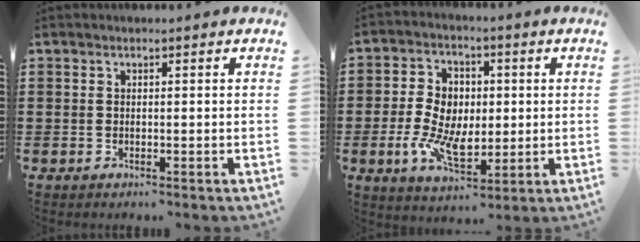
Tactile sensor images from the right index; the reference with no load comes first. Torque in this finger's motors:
{"motor_torque": [2.14, 0.00, 0.91, 0.21]}